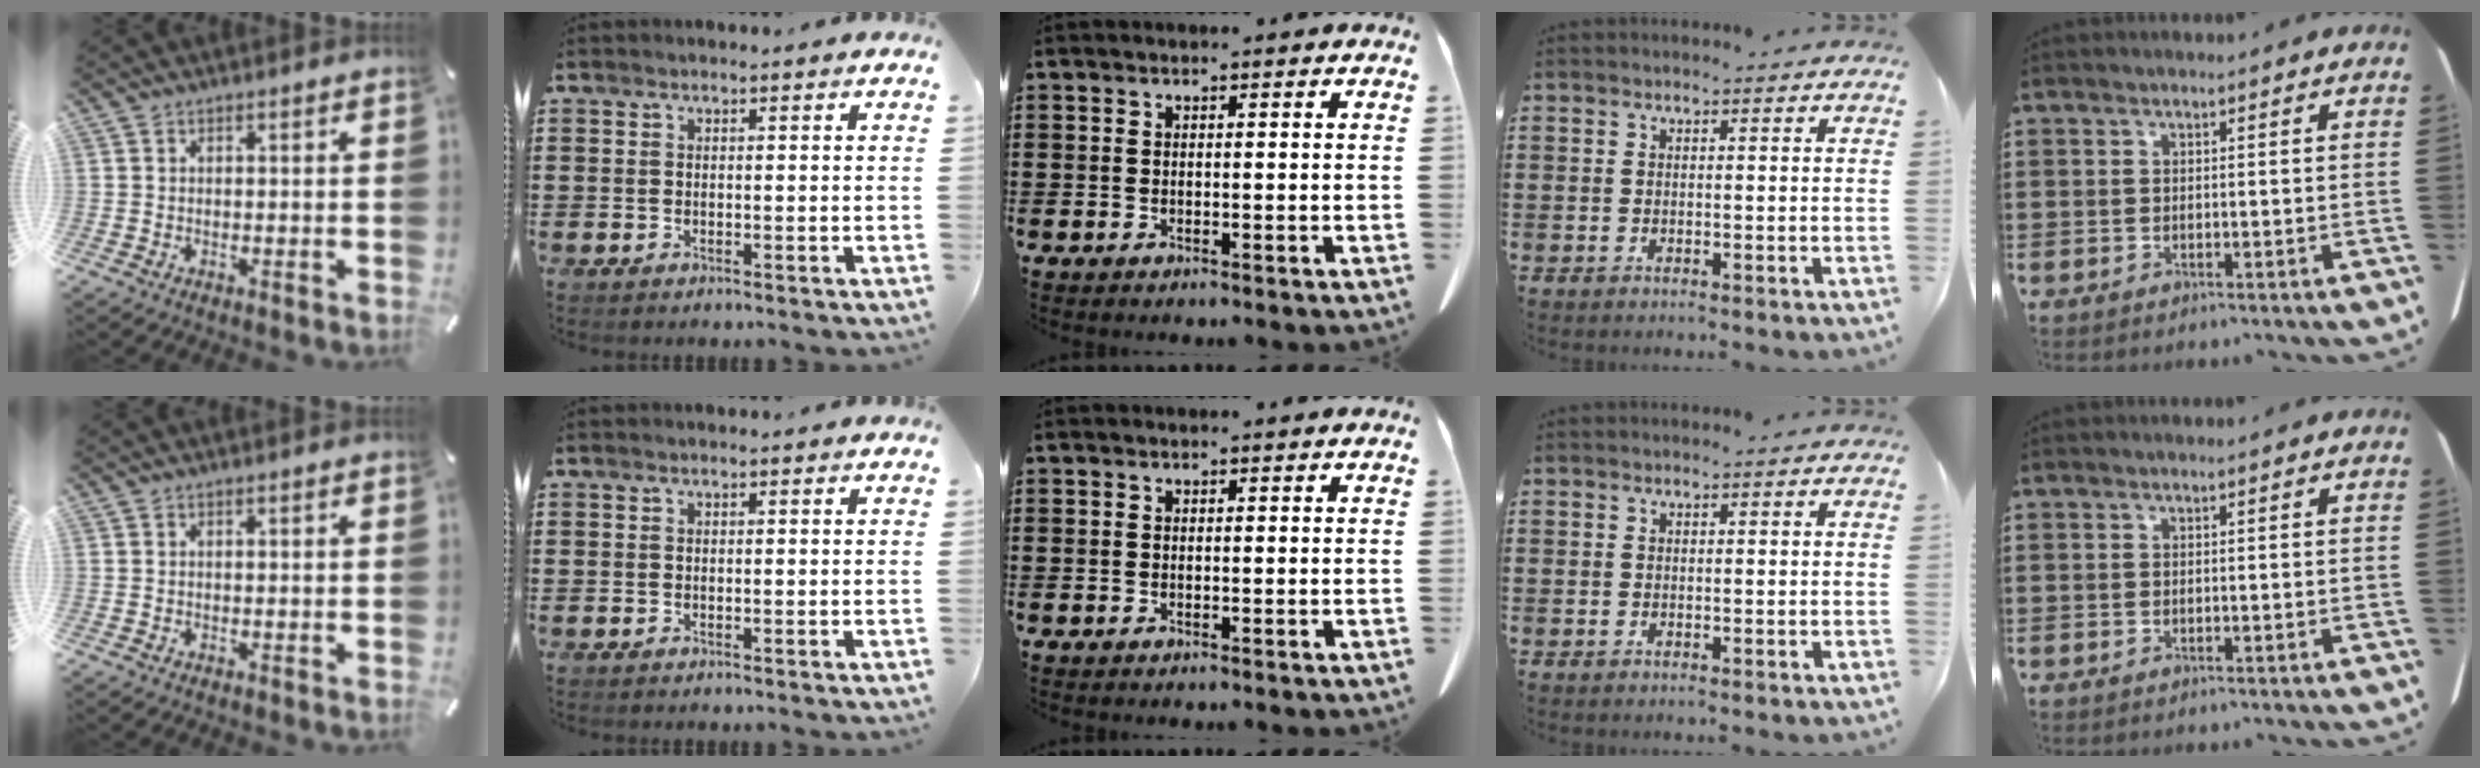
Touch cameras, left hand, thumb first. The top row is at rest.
{}